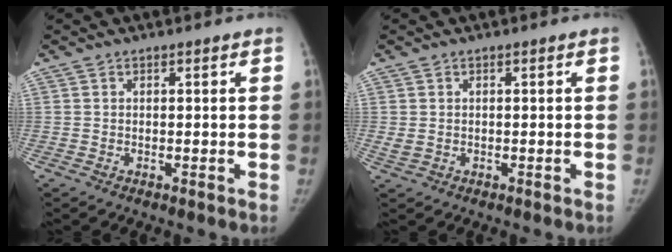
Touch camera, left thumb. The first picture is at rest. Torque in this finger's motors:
{"motor_torque": [-0.01, 0.00, 0.30, -0.29, -0.07]}